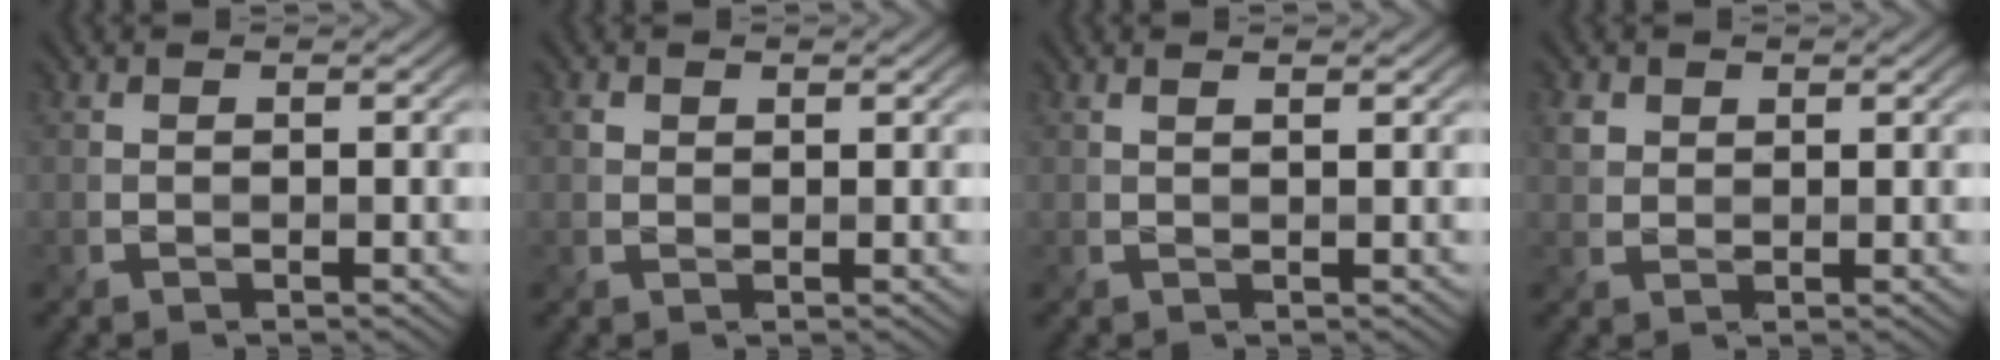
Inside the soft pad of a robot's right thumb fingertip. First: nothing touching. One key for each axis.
{"total": 0.9, "fx": 0.5, "fy": 0.7, "fz": 0.2, "tx": -0.007, "ty": -0.002, "tz": 0.011}
{"total": 1.4, "fx": 0.9, "fy": 0.4, "fz": 1.0, "tx": -0.011, "ty": -0.003, "tz": 0.009}
{"total": 1.8, "fx": 1.0, "fy": 1.4, "fz": 0.4, "tx": -0.016, "ty": 0.001, "tz": 0.024}